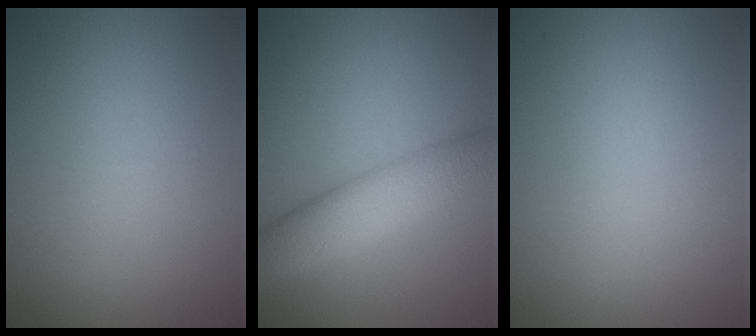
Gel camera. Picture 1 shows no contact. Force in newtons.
{"total": 6.7, "press": 6.7, "slide": 0.2}
{"total": 0.0}